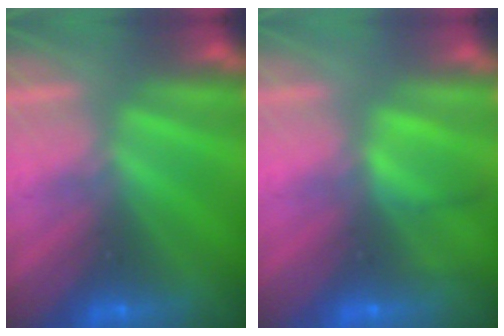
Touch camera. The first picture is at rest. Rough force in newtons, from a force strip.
{"total": 2.1}